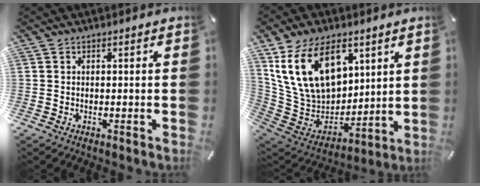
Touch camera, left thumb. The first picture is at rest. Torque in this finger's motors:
{"motor_torque": [1.09, 0.96, 0.73, -0.48, 0.60]}